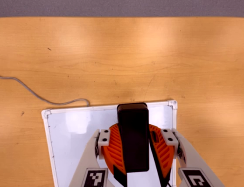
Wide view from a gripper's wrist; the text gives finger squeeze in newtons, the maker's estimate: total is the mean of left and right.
{"total": 9.6, "left": 9.3, "right": 9.9}